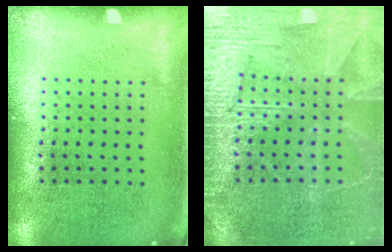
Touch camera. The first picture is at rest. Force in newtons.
{"total": 5.9, "press": 5.8, "slide": 0.7}